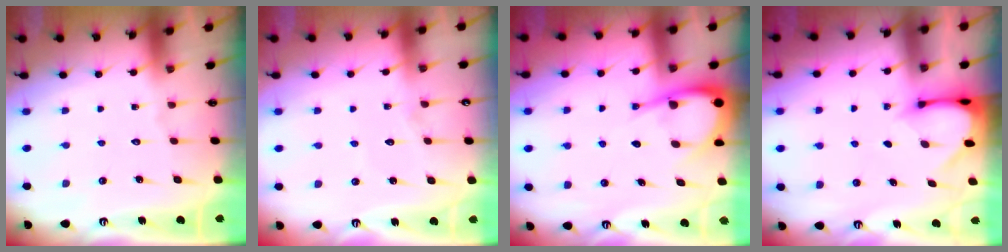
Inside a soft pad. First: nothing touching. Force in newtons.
{"total": 3.4, "press": 3.4, "slide": 0.3}
{"total": 7.4, "press": 7.4, "slide": 0.8}
{"total": 3.0, "press": 3.0, "slide": 0.3}